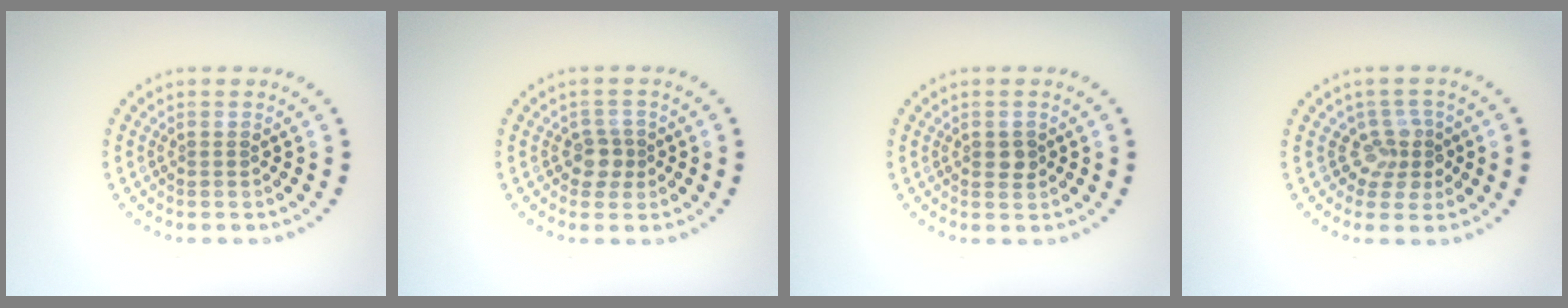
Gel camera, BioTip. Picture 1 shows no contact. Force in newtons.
{"total": 1.9, "press": 1.6, "slide": 0.9}
{"total": 1.2, "press": 1.2, "slide": 0.2}
{"total": 2.7, "press": 2.0, "slide": 1.8}